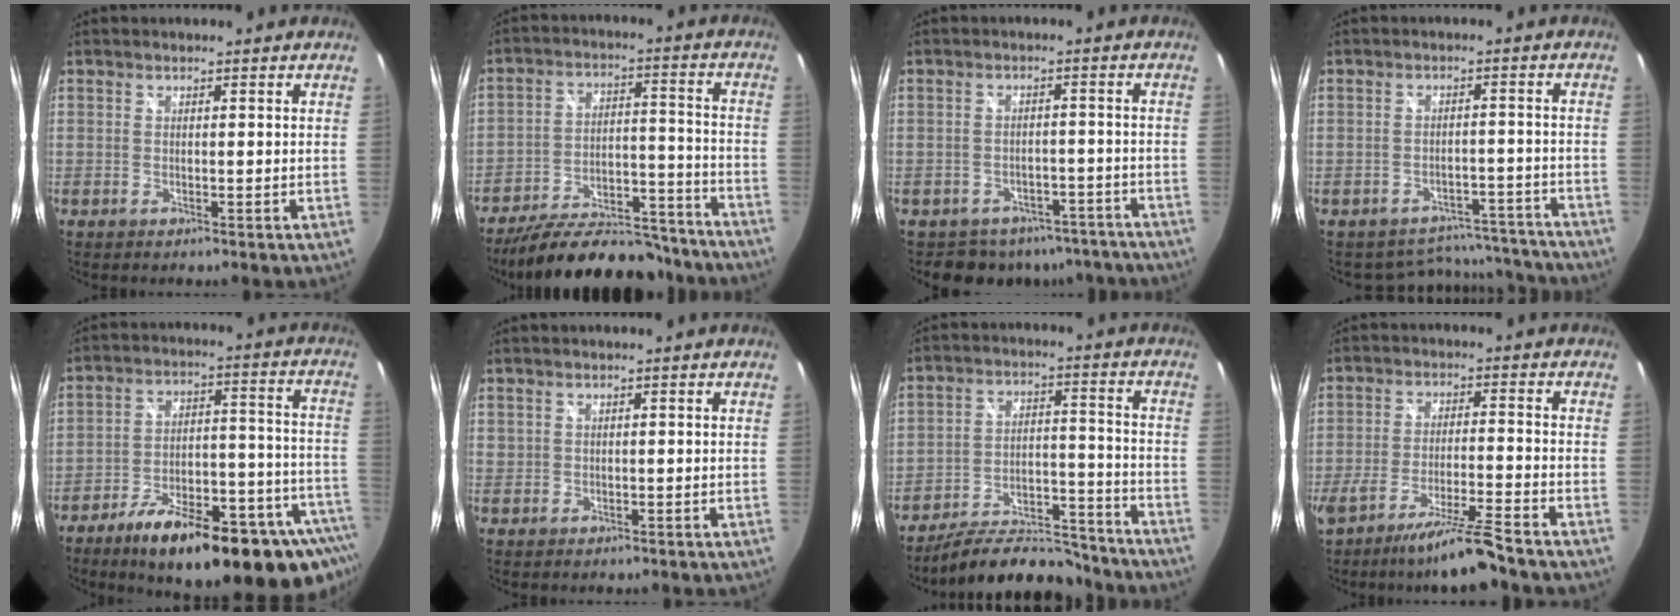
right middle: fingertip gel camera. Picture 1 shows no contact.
{"total": 20.7, "force": [-17.6, 7.2, 8.0], "torque": [-0.144, 0.021, -0.231]}
{"total": 10.7, "force": [-8.6, 5.8, 2.2], "torque": [-0.044, 0.014, -0.096]}
{"total": 12.7, "force": [-11.5, 5.1, 1.5], "torque": [-0.027, 0.035, -0.130]}
{"total": 28.0, "force": [-19.0, 8.7, 18.6], "torque": [-0.254, -0.017, -0.256]}
{"total": 1.0, "force": [0.4, 0.9, 0.2], "torque": [0.001, 0.000, 0.007]}
{"total": 14.2, "force": [-12.9, 4.4, 3.9], "torque": [-0.072, 0.025, -0.181]}
{"total": 9.5, "force": [-7.9, -1.1, 5.2], "torque": [-0.103, -0.018, -0.135]}